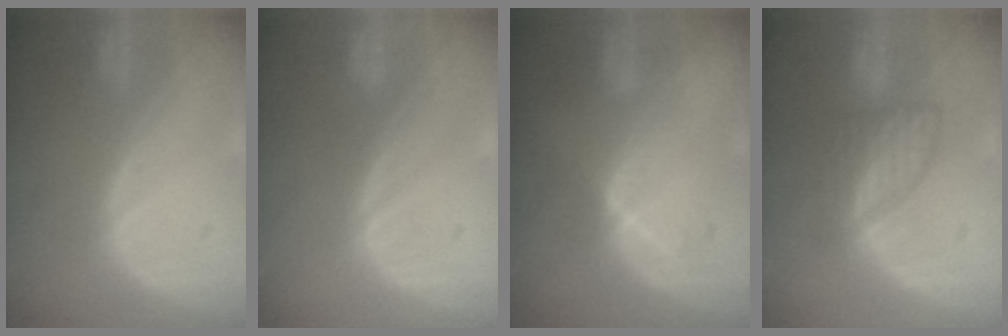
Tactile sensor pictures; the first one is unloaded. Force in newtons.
{"total": 0.0}
{"total": 4.5, "press": 4.4, "slide": 1.0}
{"total": 6.1, "press": 5.6, "slide": 2.4}